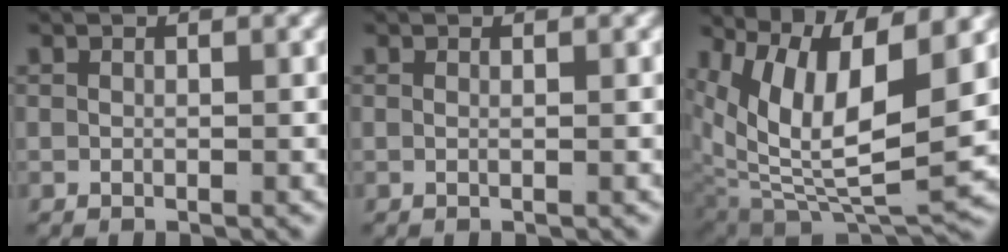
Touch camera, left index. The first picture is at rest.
{"total": 0.5, "force": [0.0, -0.4, 0.3], "torque": [-0.004, -0.004, 0.003]}
{"total": 12.9, "force": [0.8, 8.0, 10.1], "torque": [-0.191, -0.043, 0.034]}